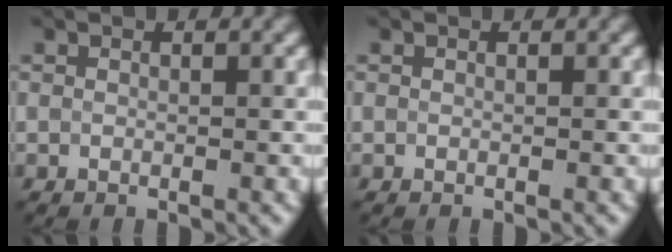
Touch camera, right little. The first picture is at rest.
{"total": 0.0}